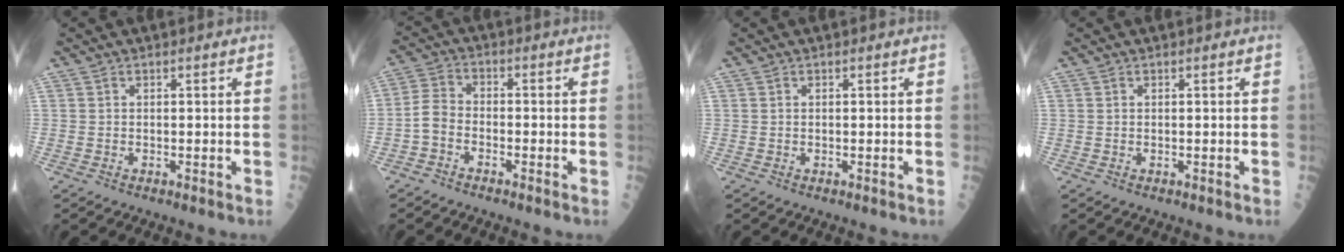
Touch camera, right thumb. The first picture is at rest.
{"total": 4.4, "force": [-2.2, 2.6, 2.8], "torque": [-0.055, 0.025, -0.054]}
{"total": 0.0}
{"total": 0.0}